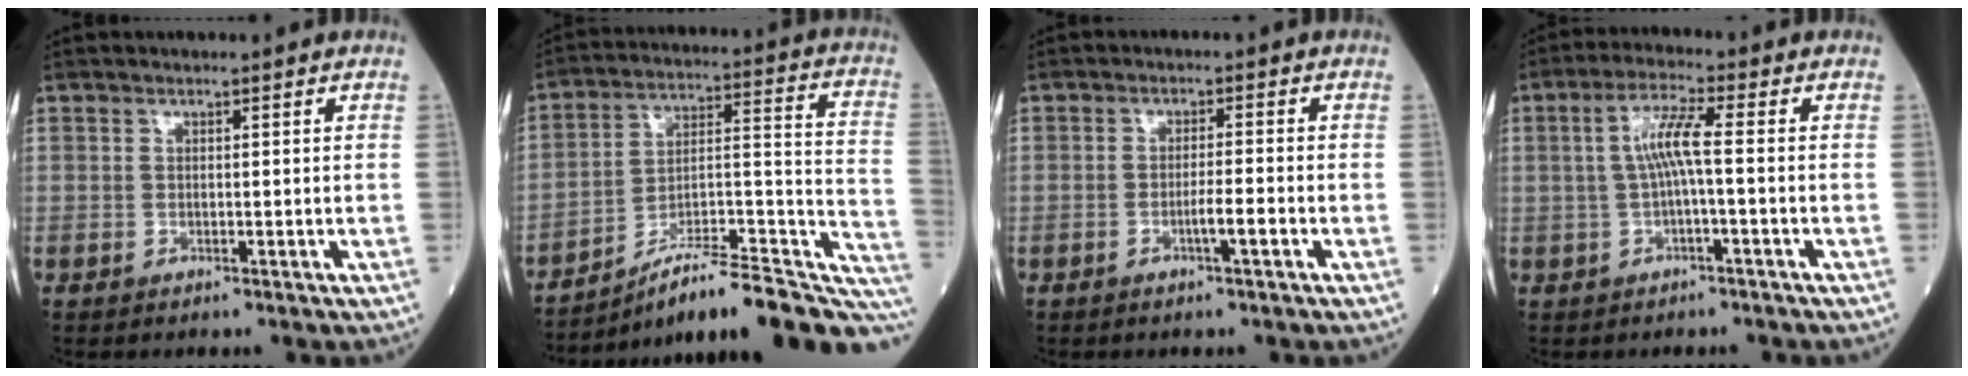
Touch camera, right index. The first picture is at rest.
{"total": 23.8, "force": [-19.2, 3.2, 13.7], "torque": [-0.121, 0.036, -0.284]}
{"total": 2.8, "force": [-1.2, -0.1, 2.6], "torque": [-0.042, 0.000, -0.023]}
{"total": 5.3, "force": [-0.1, 0.2, 5.2], "torque": [-0.104, 0.014, -0.001]}